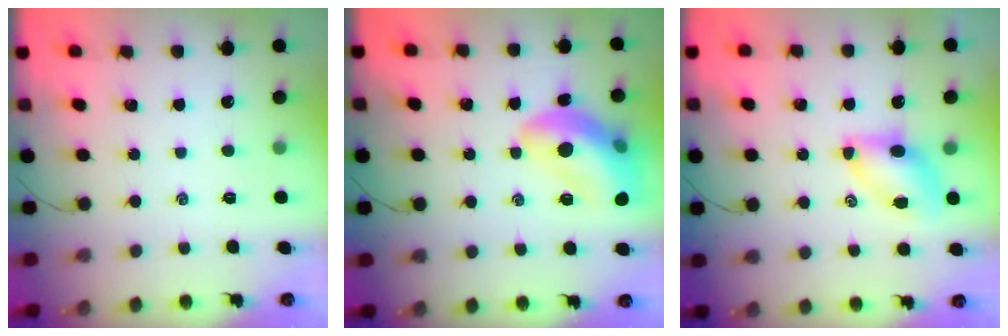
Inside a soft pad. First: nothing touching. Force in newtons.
{"total": 17.7, "press": 17.5, "slide": 2.7}
{"total": 6.9, "press": 6.8, "slide": 0.6}